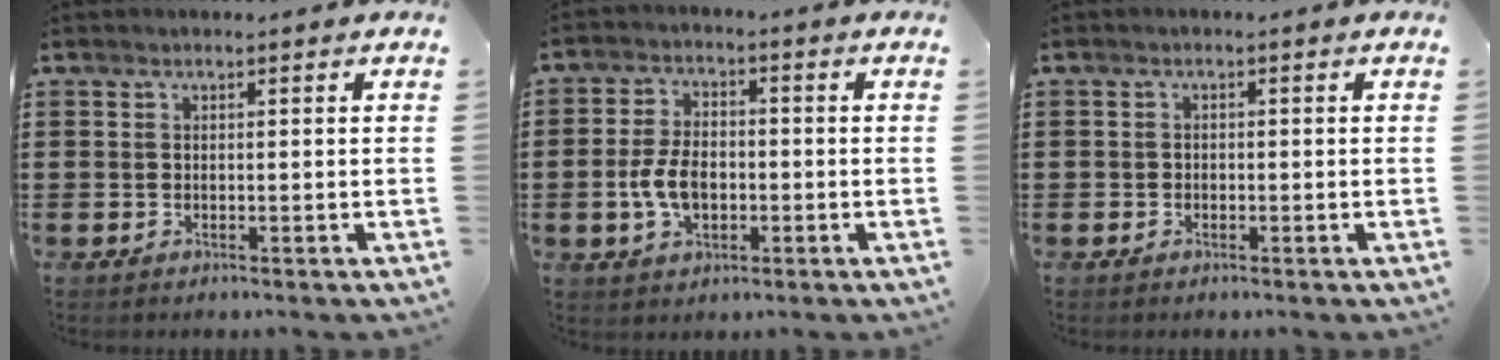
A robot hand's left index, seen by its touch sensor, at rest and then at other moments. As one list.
[{"total": 6.5, "force": [-1.3, 3.8, 5.0], "torque": [-0.116, 0.002, -0.029]}, {"total": 0.8, "force": [-0.5, 0.6, 0.1], "torque": [-0.006, 0.001, -0.011]}]